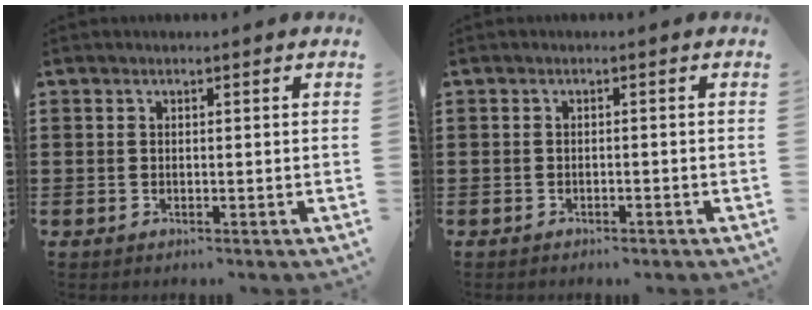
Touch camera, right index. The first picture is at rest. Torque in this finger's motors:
{"motor_torque": [-0.17, -0.03, -0.58, -0.18]}